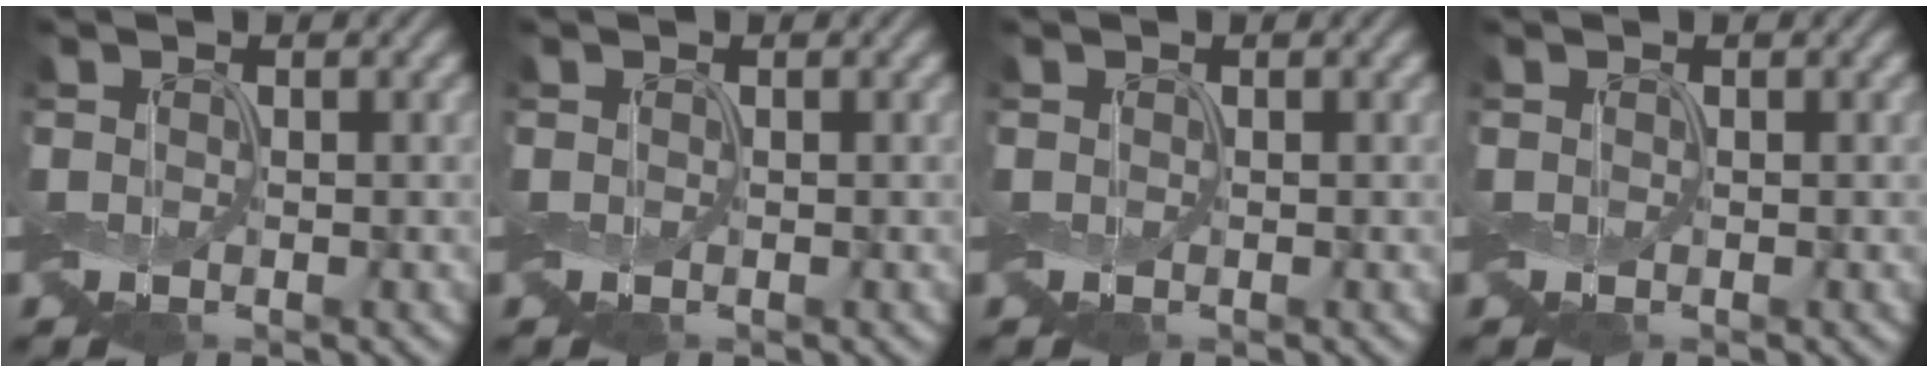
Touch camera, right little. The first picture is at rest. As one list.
[{"total": 0.0}, {"total": 0.0}, {"total": 0.0}]